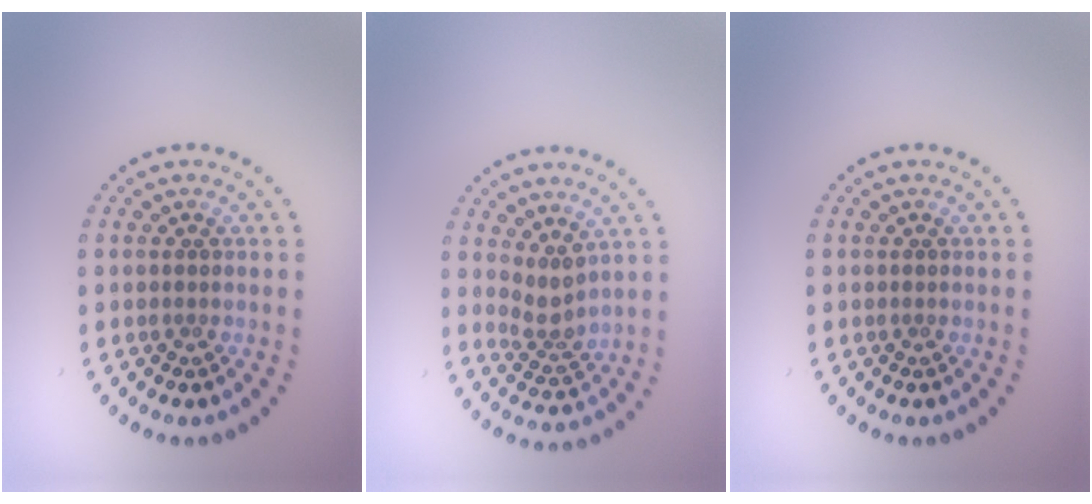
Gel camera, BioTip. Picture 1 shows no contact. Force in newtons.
{"total": 2.3, "press": 1.6, "slide": 1.7}
{"total": 0.0}